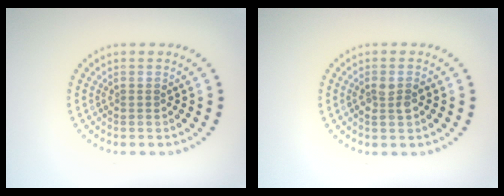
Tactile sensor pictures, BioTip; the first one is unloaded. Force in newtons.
{"total": 1.6, "press": 1.5, "slide": 0.5}